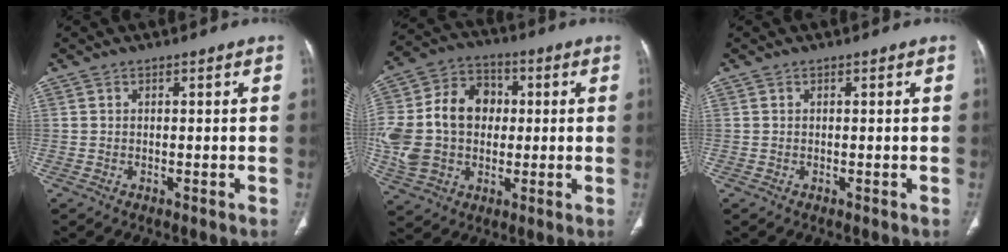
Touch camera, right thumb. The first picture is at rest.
{"total": 21.1, "force": [0.5, 16.3, 13.4], "torque": [-0.285, 0.032, 0.017]}
{"total": 0.0}